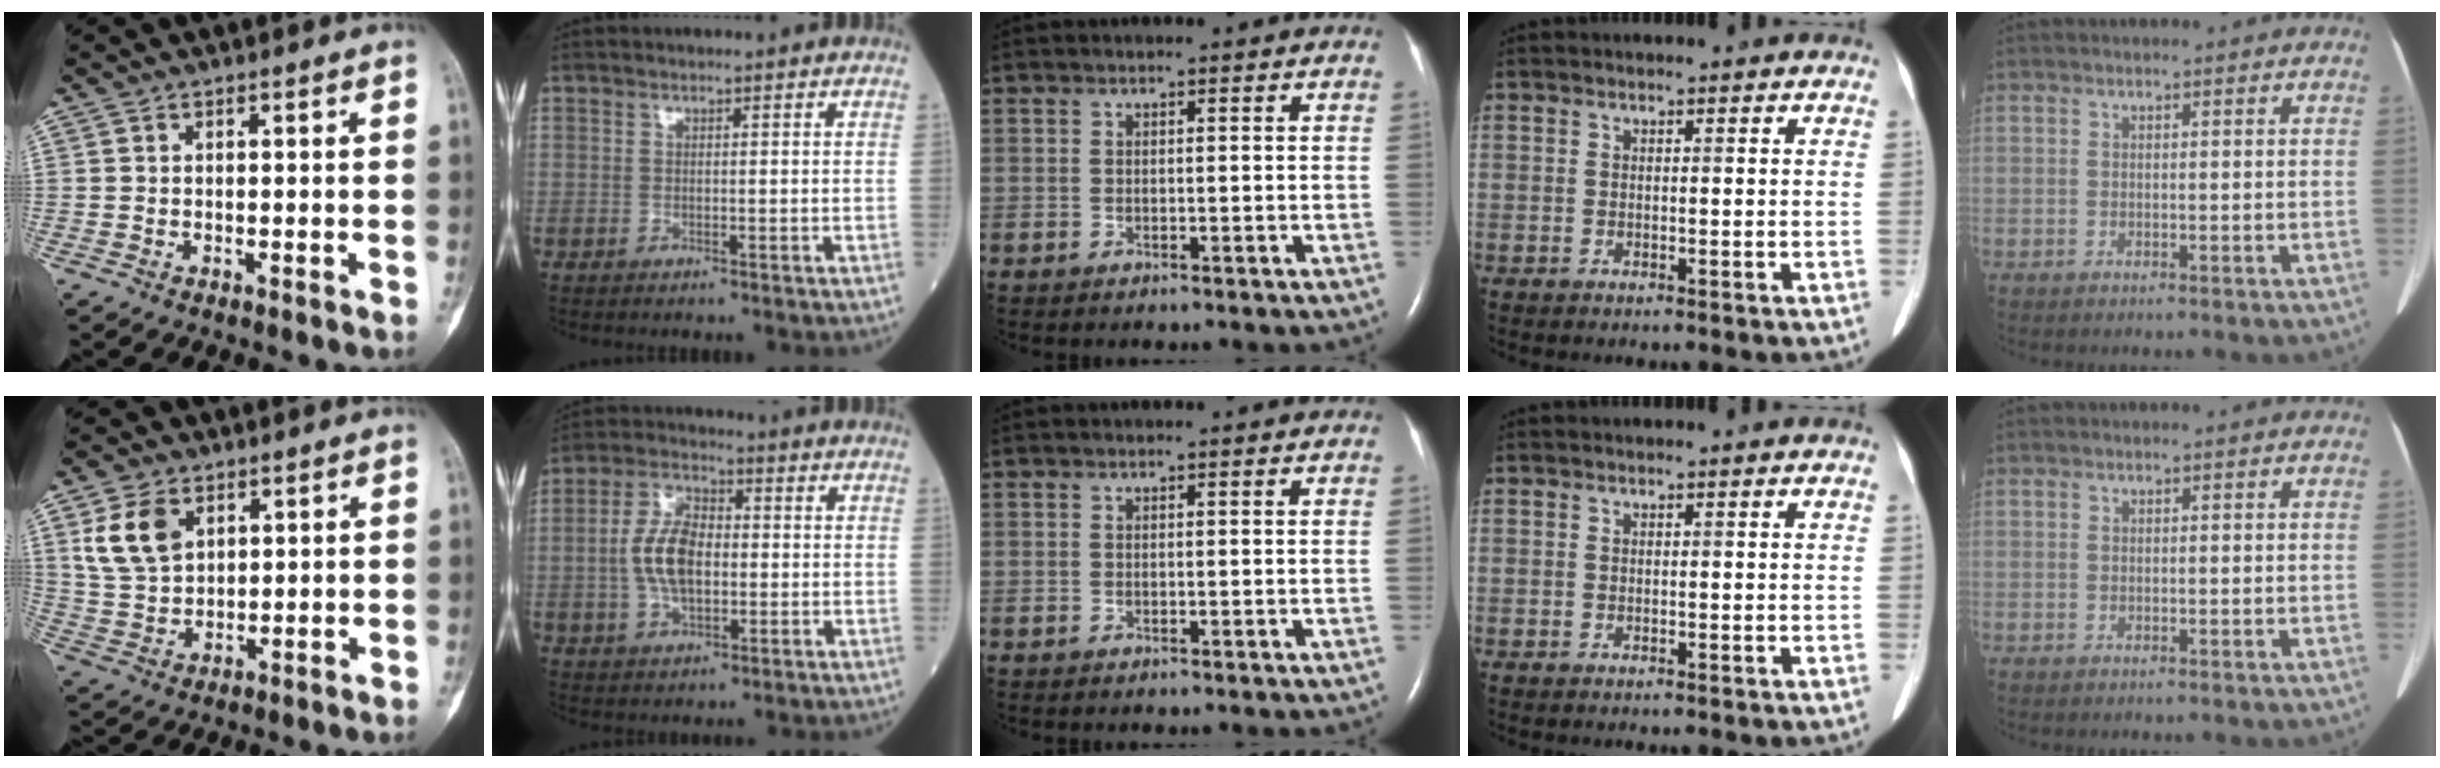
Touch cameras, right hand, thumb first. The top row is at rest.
{"thumb": {"total": 8.8, "force": [3.8, 5.9, 5.4], "torque": [-0.091, -0.011, 0.083]}, "index": {"total": 8.6, "force": [-0.5, 4.5, 7.3], "torque": [-0.154, 0.014, -0.011]}}